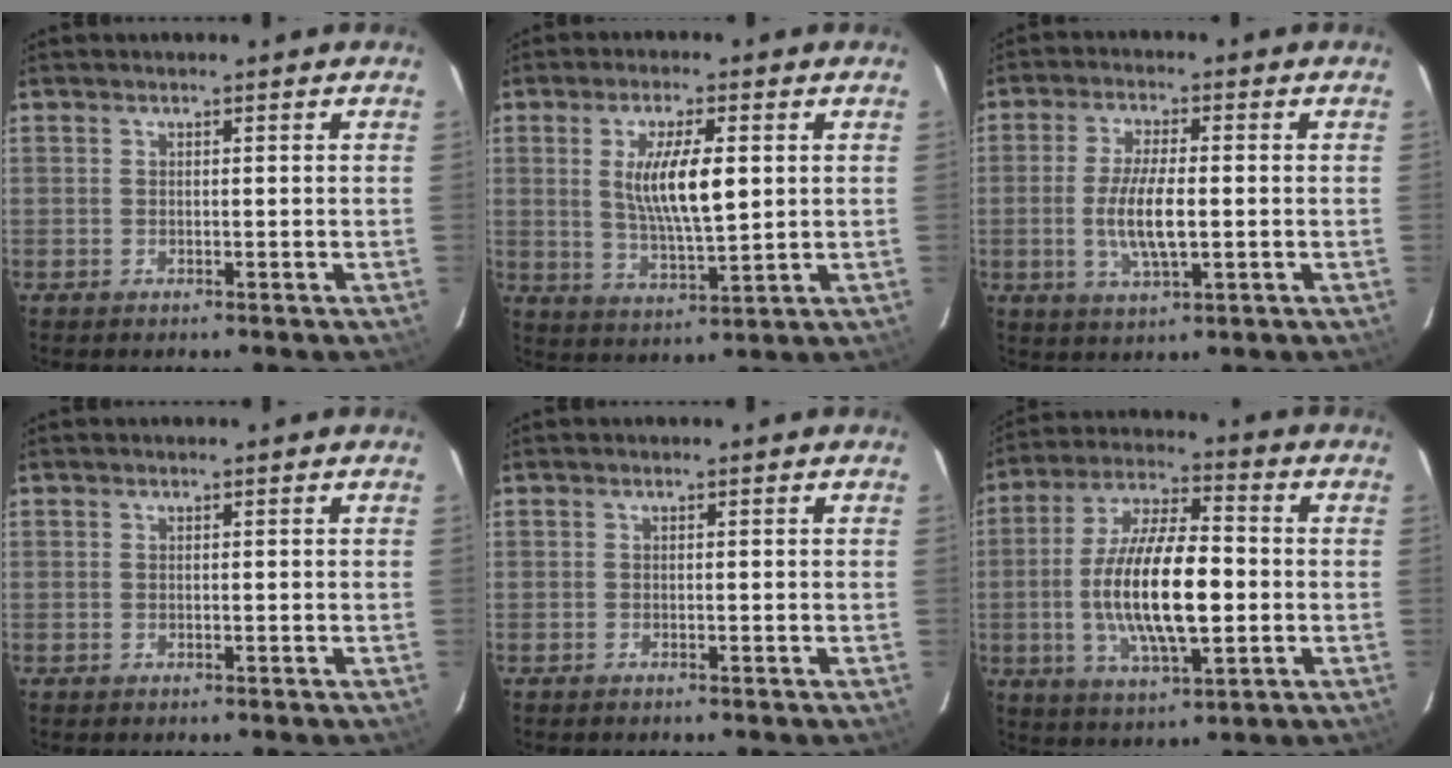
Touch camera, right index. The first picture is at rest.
{"total": 9.9, "force": [1.8, 2.7, 9.3], "torque": [-0.170, -0.004, 0.038]}
{"total": 8.1, "force": [-1.0, 2.4, 7.7], "torque": [-0.153, -0.007, -0.018]}
{"total": 0.0}
{"total": 0.0}
{"total": 16.9, "force": [-1.9, 5.8, 15.8], "torque": [-0.302, -0.003, -0.034]}